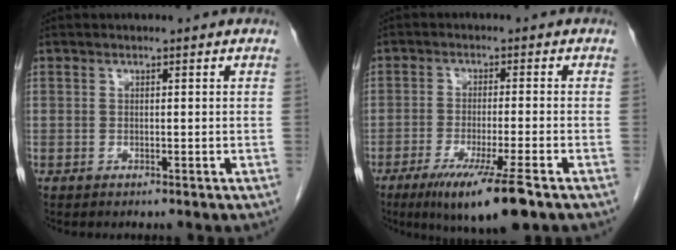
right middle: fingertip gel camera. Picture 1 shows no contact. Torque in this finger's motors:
{"motor_torque": [1.44, -0.70, 0.58, 0.14]}